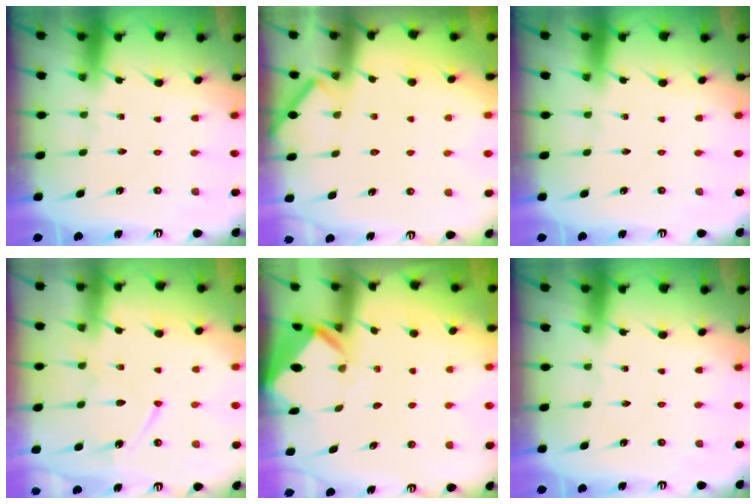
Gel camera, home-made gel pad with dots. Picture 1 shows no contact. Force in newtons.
{"total": 3.7, "press": 3.6, "slide": 0.5}
{"total": 0.0}
{"total": 9.6, "press": 9.6, "slide": 1.1}
{"total": 3.2, "press": 3.2, "slide": 0.2}
{"total": 0.0}